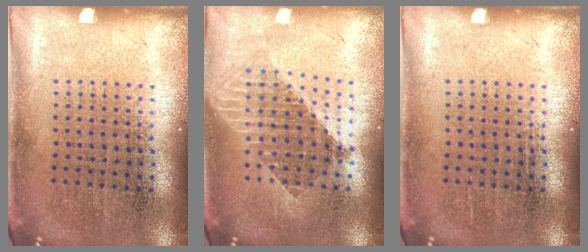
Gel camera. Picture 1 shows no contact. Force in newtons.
{"total": 1.7, "press": 1.4, "slide": 1.0}
{"total": 0.0}